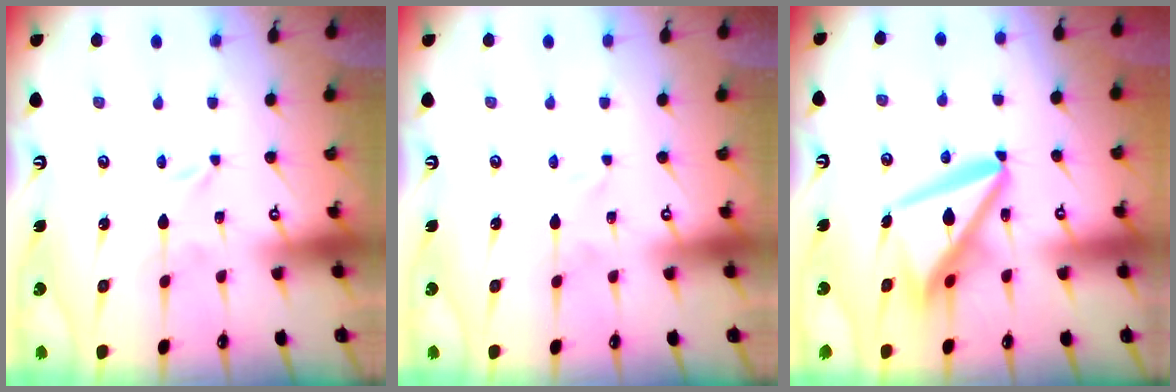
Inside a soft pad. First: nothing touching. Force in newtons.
{"total": 0.0}
{"total": 13.7, "press": 13.6, "slide": 1.8}